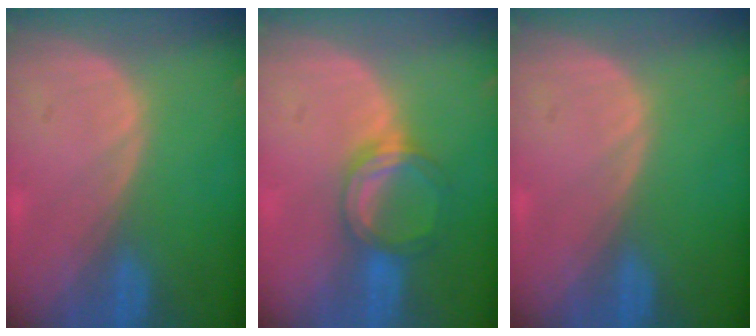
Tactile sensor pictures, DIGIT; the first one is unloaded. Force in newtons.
{"total": 5.2, "press": 4.9, "slide": 1.5}
{"total": 0.0}